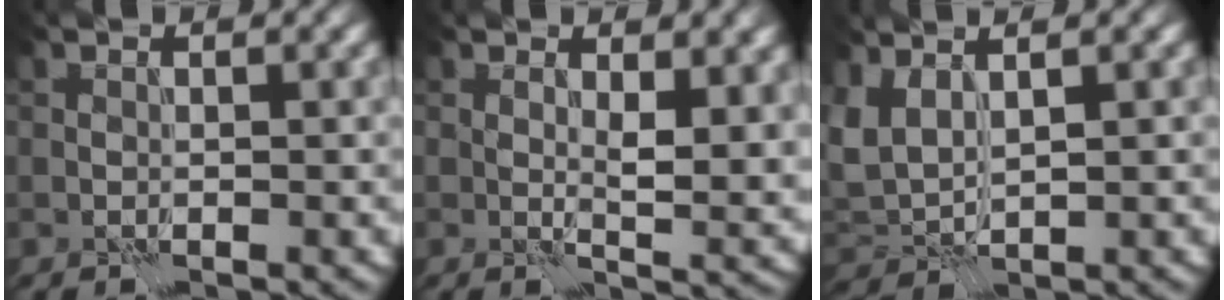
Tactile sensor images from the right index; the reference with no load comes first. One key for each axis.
{"total": 3.9, "fx": 1.2, "fy": 1.5, "fz": 3.5, "tx": -0.055, "ty": -0.008, "tz": 0.024}
{"total": 2.9, "fx": 1.4, "fy": 1.5, "fz": 2.0, "tx": -0.059, "ty": 0.006, "tz": 0.032}